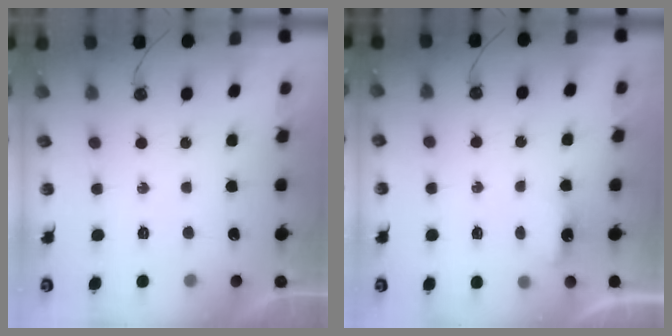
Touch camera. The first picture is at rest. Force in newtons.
{"total": 3.4, "press": 3.3, "slide": 0.7}